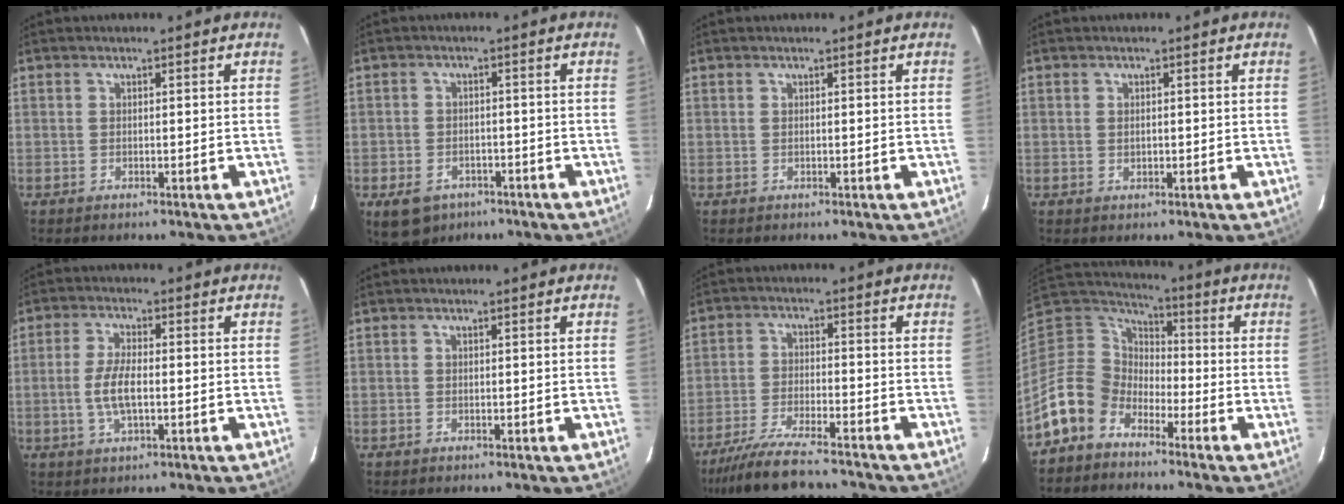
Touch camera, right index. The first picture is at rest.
{"total": 7.8, "force": [-4.7, 5.4, 3.3], "torque": [-0.078, 0.001, -0.063]}
{"total": 0.0}
{"total": 1.0, "force": [0.0, 0.8, 0.5], "torque": [-0.007, 0.000, 0.002]}
{"total": 5.9, "force": [-1.1, 2.1, 5.4], "torque": [-0.112, 0.000, -0.020]}
{"total": 0.0}
{"total": 13.7, "force": [-12.1, 1.9, 6.1], "torque": [-0.142, -0.025, -0.206]}
{"total": 11.6, "force": [-8.2, 7.8, 3.0], "torque": [-0.083, 0.027, -0.166]}